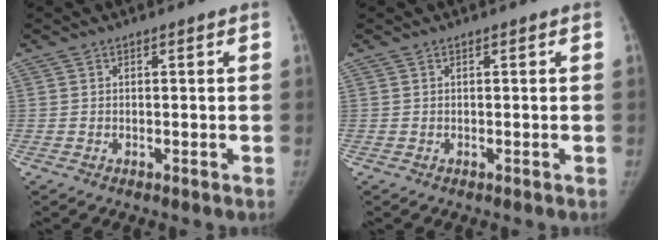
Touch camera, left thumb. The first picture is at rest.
{"total": 0.0}